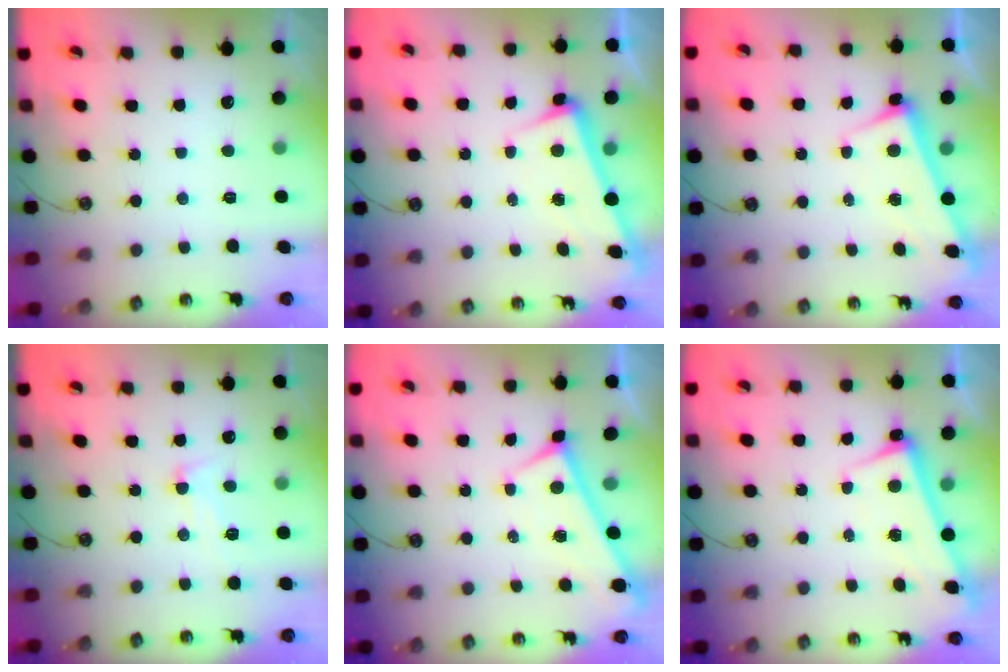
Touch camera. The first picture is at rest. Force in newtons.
{"total": 3.6, "press": 3.4, "slide": 1.2}
{"total": 2.9, "press": 2.8, "slide": 0.5}
{"total": 7.5, "press": 7.4, "slide": 0.9}
{"total": 0.0}
{"total": 2.5, "press": 2.4, "slide": 0.7}